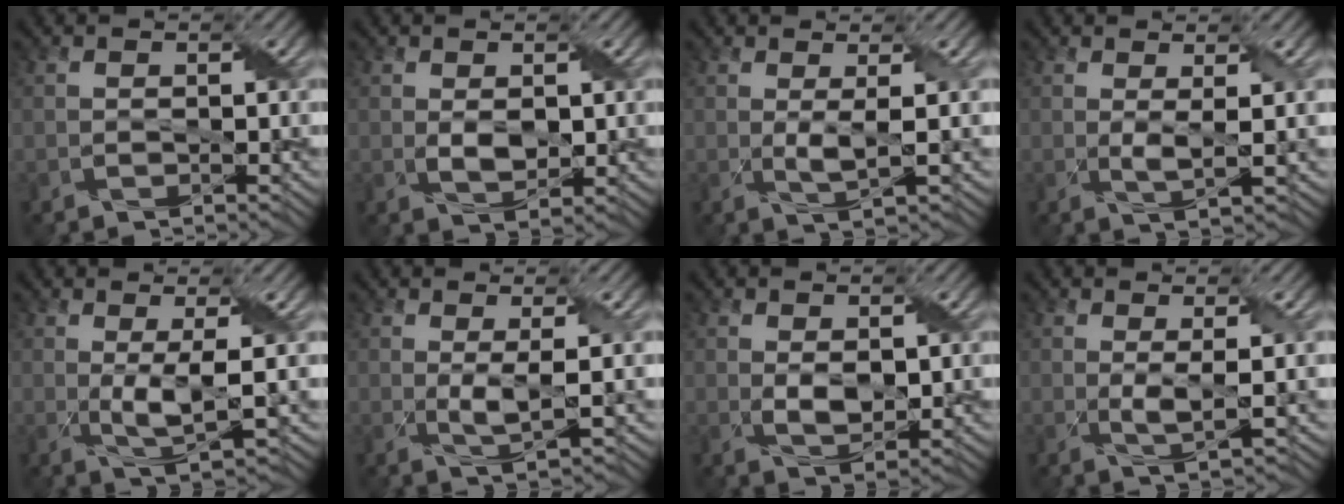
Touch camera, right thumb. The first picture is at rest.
{"total": 2.6, "force": [0.3, 1.6, 2.1], "torque": [-0.046, -0.007, 0.011]}
{"total": 2.4, "force": [0.4, 0.2, 2.3], "torque": [-0.051, 0.002, 0.010]}
{"total": 2.4, "force": [0.7, 0.2, 2.2], "torque": [-0.050, -0.003, 0.014]}
{"total": 4.2, "force": [0.2, 0.8, 4.2], "torque": [-0.090, 0.001, 0.006]}
{"total": 2.8, "force": [0.4, 0.3, 2.7], "torque": [-0.060, 0.002, 0.009]}
{"total": 2.9, "force": [0.4, 1.7, 2.4], "torque": [-0.054, -0.006, 0.014]}
{"total": 2.4, "force": [0.5, 0.2, 2.4], "torque": [-0.053, 0.000, 0.012]}